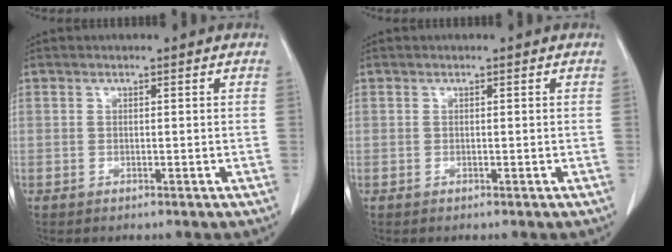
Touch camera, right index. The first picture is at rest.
{"total": 0.0}